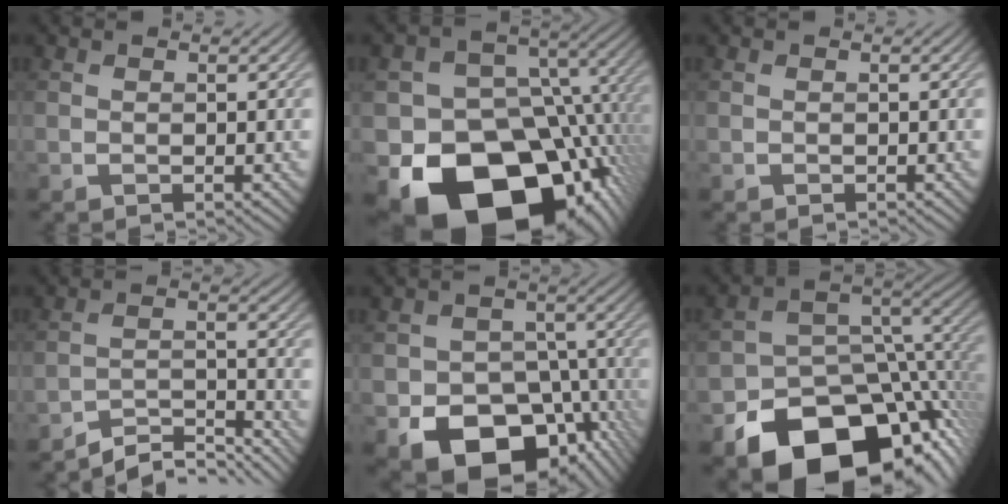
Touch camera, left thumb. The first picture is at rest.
{"total": 20.0, "force": [-8.6, 14.4, 10.8], "torque": [-0.178, -0.052, -0.117]}
{"total": 0.0}
{"total": 5.4, "force": [-5.0, 0.8, 1.9], "torque": [-0.038, 0.001, -0.085]}
{"total": 16.0, "force": [-8.2, 11.3, 7.8], "torque": [-0.115, -0.037, -0.122]}
{"total": 18.6, "force": [-10.5, 11.8, 9.9], "torque": [-0.162, -0.063, -0.140]}